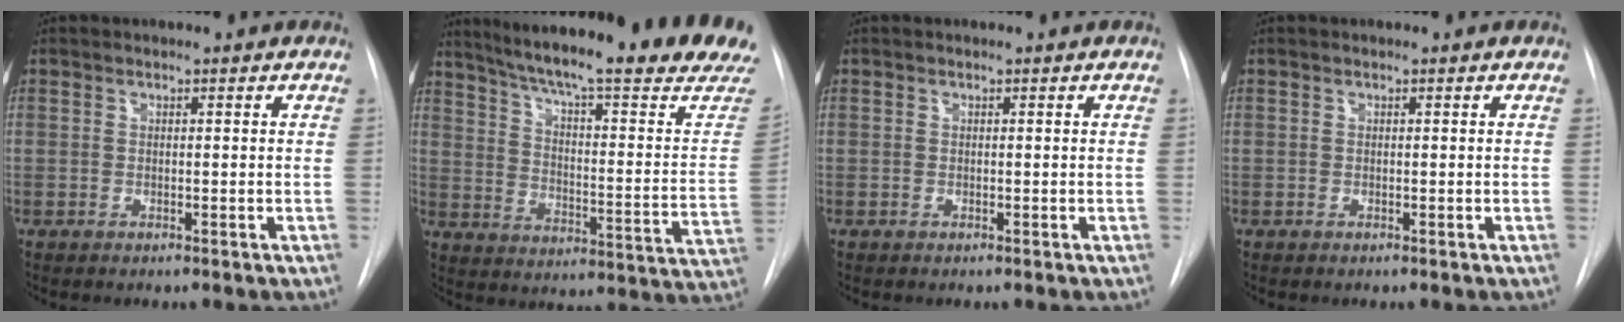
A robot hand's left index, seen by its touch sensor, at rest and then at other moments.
{"total": 30.2, "force": [25.7, 1.8, 15.7], "torque": [-0.231, -0.096, 0.328]}
{"total": 0.0}
{"total": 0.0}